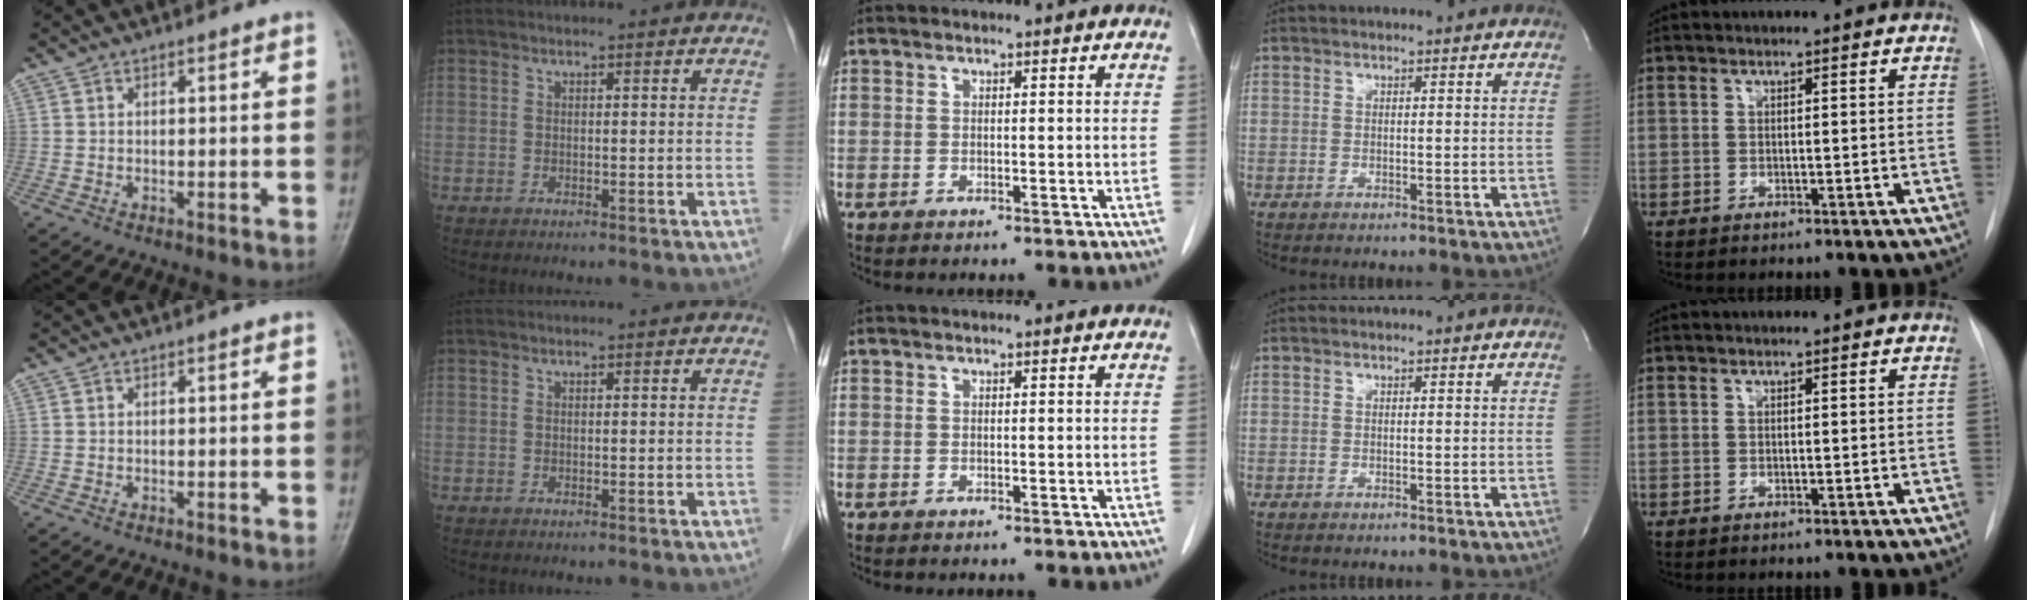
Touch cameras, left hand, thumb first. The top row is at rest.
{}